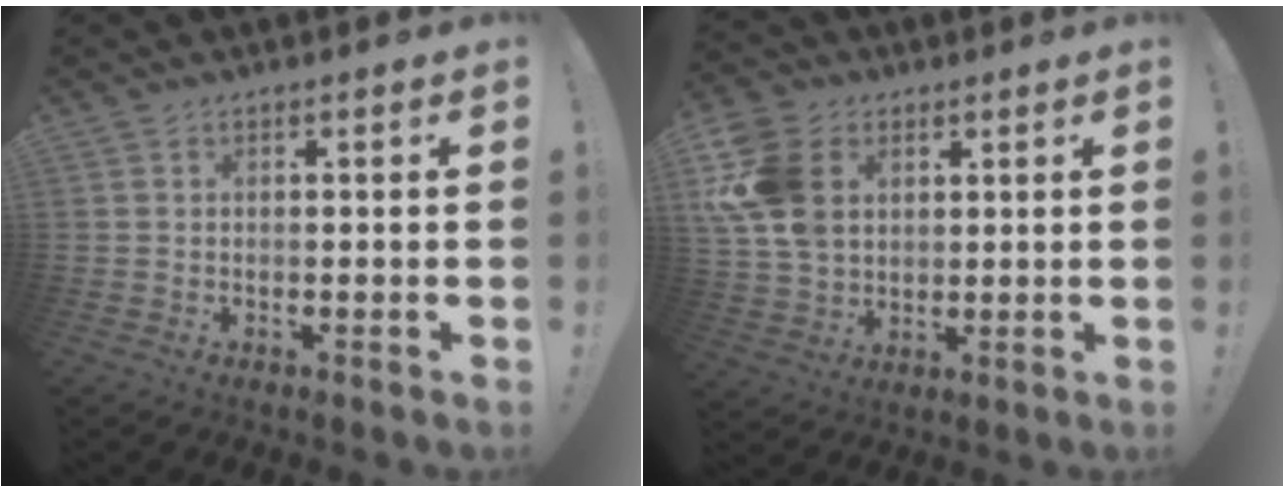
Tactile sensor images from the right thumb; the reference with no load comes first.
{"total": 16.5, "force": [4.9, 12.4, 9.8], "torque": [-0.196, -0.015, 0.098]}